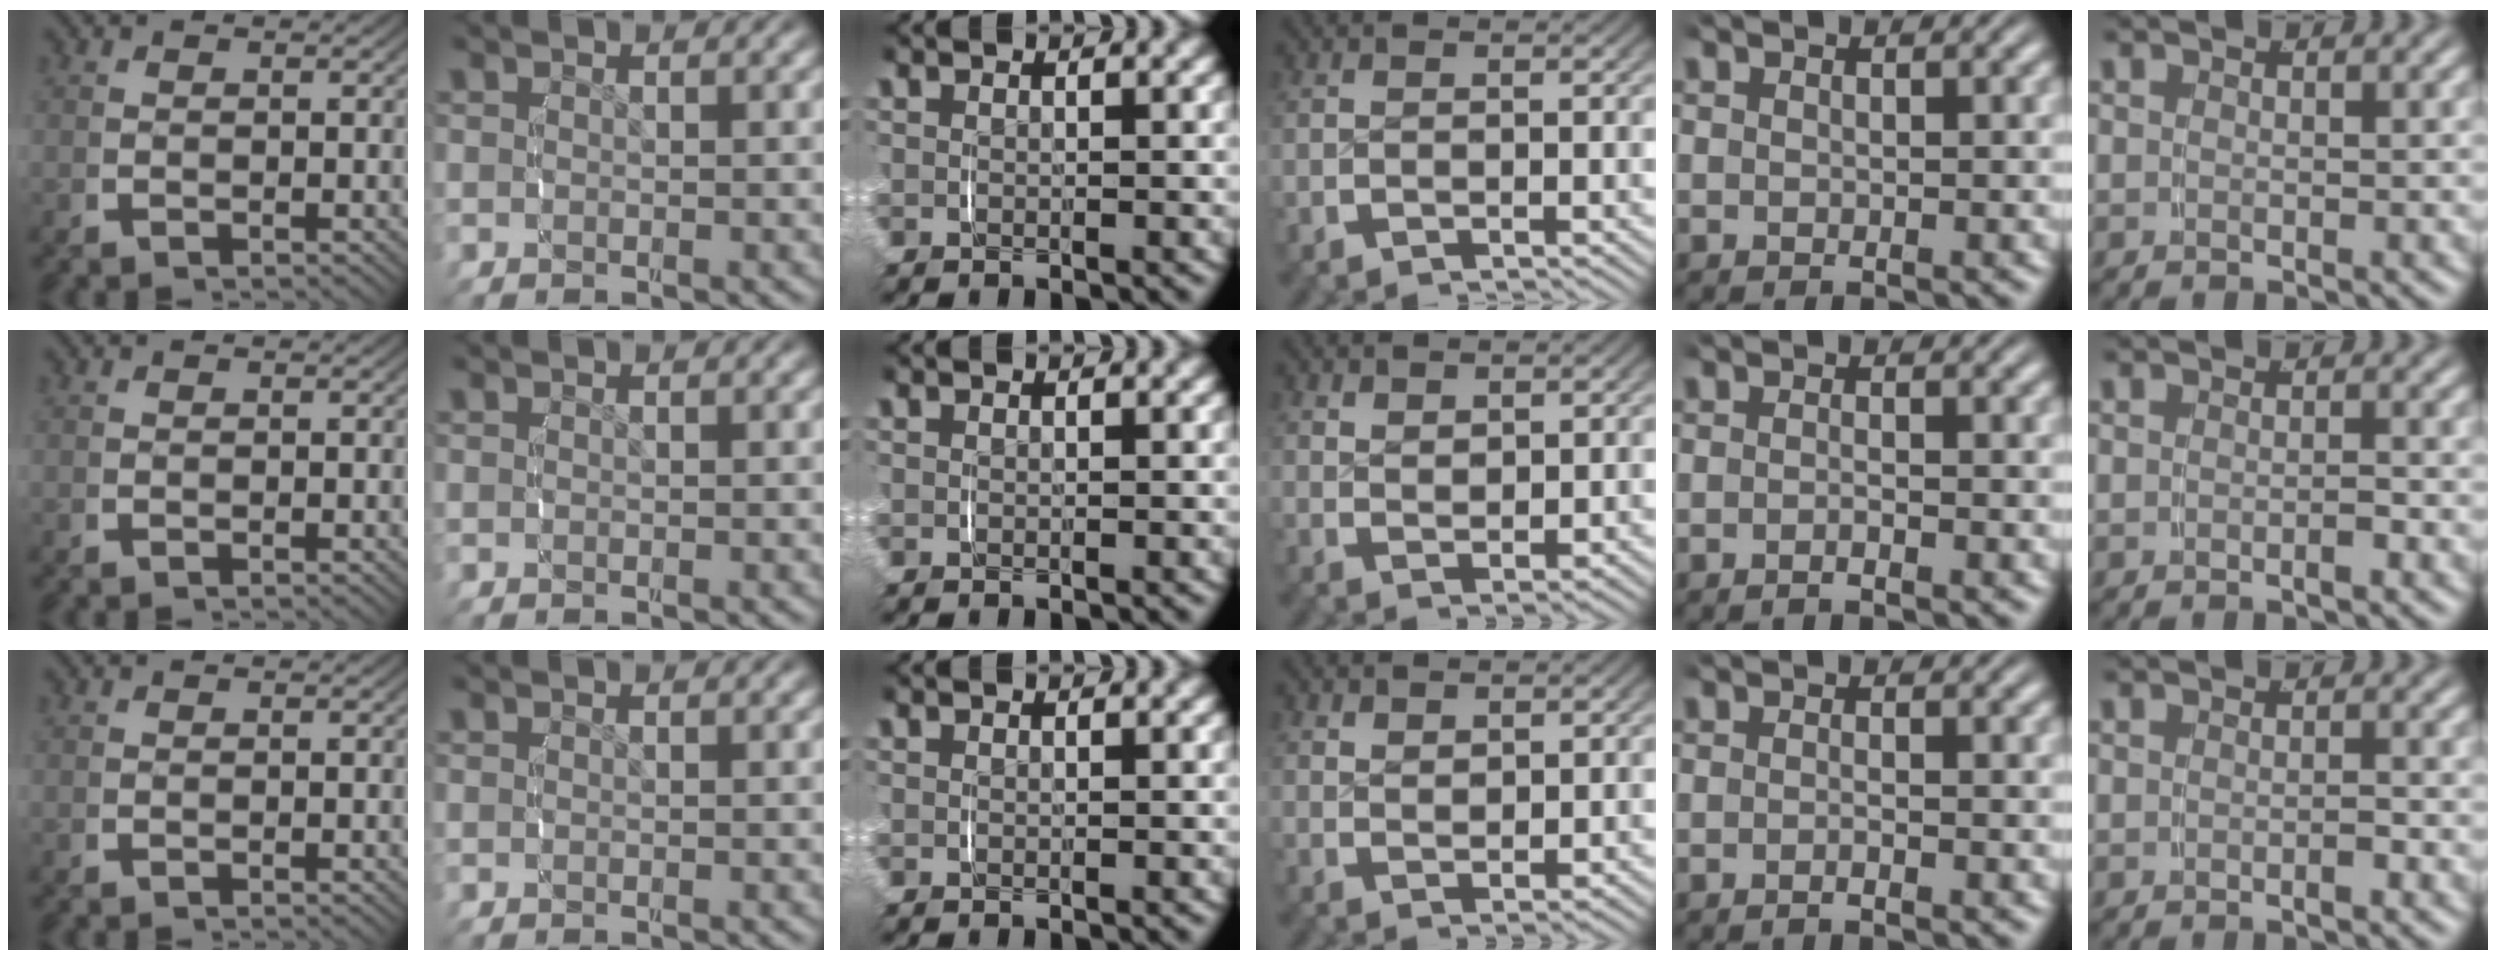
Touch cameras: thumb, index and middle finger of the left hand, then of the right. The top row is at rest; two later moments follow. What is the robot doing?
{"motion": "lift_and_place", "object": "pen bag"}